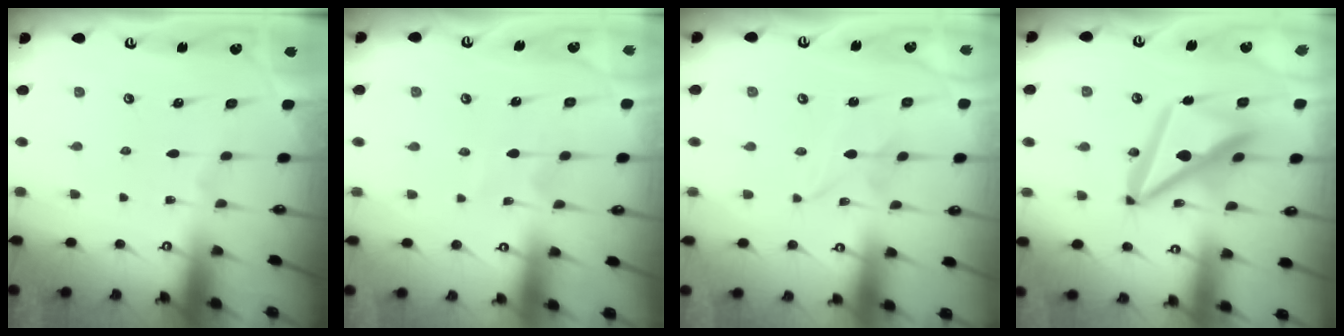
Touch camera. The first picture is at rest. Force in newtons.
{"total": 1.7, "press": 1.6, "slide": 0.2}
{"total": 1.0, "press": 1.0, "slide": 0.2}
{"total": 15.8, "press": 15.6, "slide": 1.8}